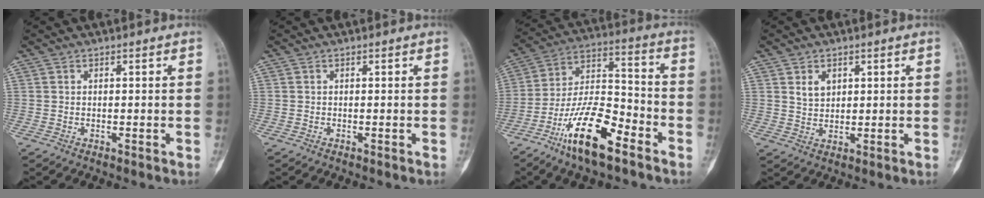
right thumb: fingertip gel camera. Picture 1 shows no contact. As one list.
[{"total": 0.0}, {"total": 16.7, "force": [-9.8, 5.8, 12.2], "torque": [-0.218, 0.070, -0.182]}, {"total": 3.4, "force": [1.5, 2.4, 1.9], "torque": [-0.019, -0.012, 0.031]}]